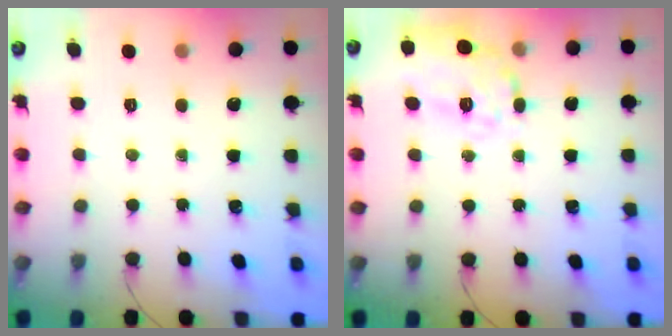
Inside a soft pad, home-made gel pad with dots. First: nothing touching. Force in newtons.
{"total": 19.9, "press": 19.9, "slide": 1.6}